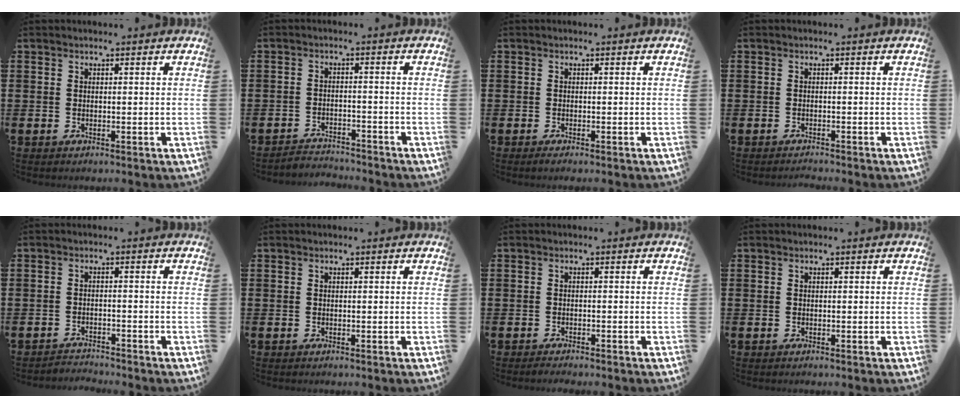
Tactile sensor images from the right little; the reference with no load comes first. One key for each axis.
{"total": 2.5, "fx": -2.4, "fy": 0.2, "fz": -0.3, "tx": -0.003, "ty": 0.003, "tz": -0.055}
{"total": 0.6, "fx": -0.4, "fy": 0.1, "fz": 0.5, "tx": -0.008, "ty": -0.003, "tz": -0.007}
{"total": 0.6, "fx": -0.6, "fy": -0.1, "fz": 0.0, "tx": -0.001, "ty": -0.002, "tz": -0.012}
{"total": 2.0, "fx": -2.0, "fy": 0.0, "fz": -0.3, "tx": -0.001, "ty": 0.004, "tz": -0.045}
{"total": 0.0}
{"total": 0.9, "fx": -0.9, "fy": 0.0, "fz": 0.1, "tx": -0.004, "ty": -0.002, "tz": -0.019}
{"total": 0.0}